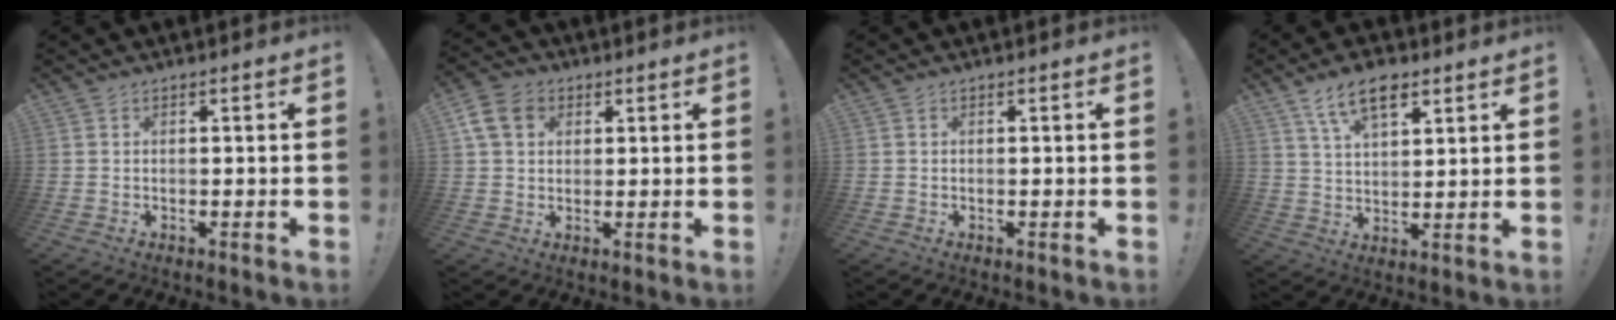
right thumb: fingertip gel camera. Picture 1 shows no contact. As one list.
[{"total": 9.5, "force": [3.7, 7.3, 4.8], "torque": [-0.087, -0.002, 0.075]}, {"total": 0.0}, {"total": 10.3, "force": [6.1, 4.8, 6.8], "torque": [-0.111, -0.018, 0.110]}]